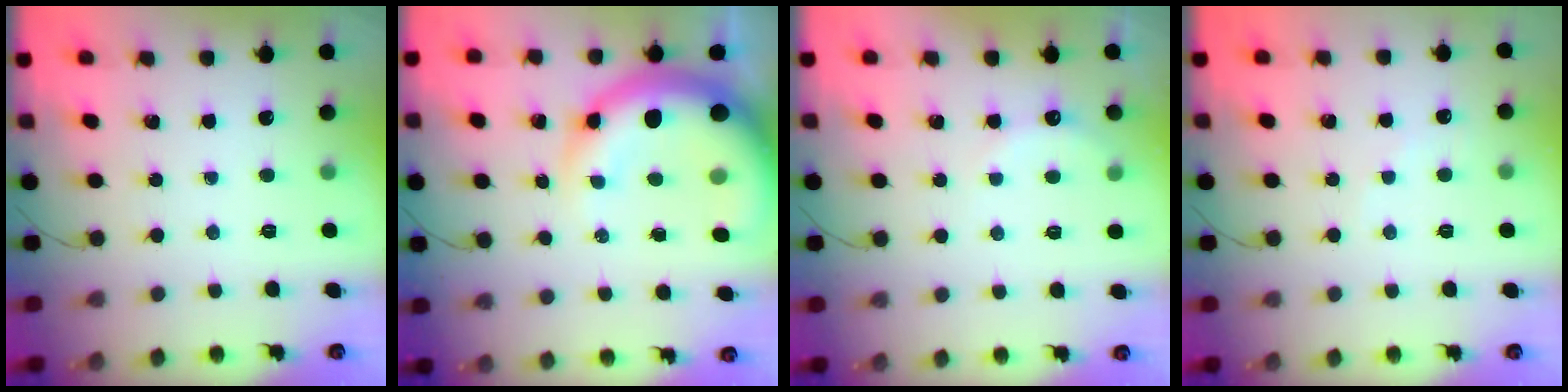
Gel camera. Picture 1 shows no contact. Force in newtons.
{"total": 13.0, "press": 12.5, "slide": 3.6}
{"total": 3.9, "press": 3.7, "slide": 1.2}
{"total": 3.4, "press": 3.3, "slide": 1.0}